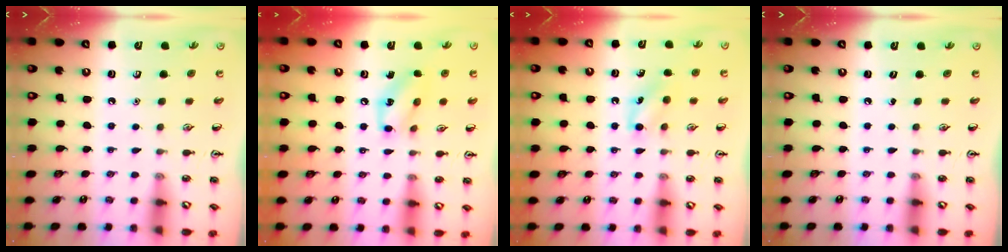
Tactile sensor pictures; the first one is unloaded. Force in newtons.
{"total": 9.9, "press": 9.8, "slide": 1.3}
{"total": 7.4, "press": 7.2, "slide": 1.6}
{"total": 0.0}